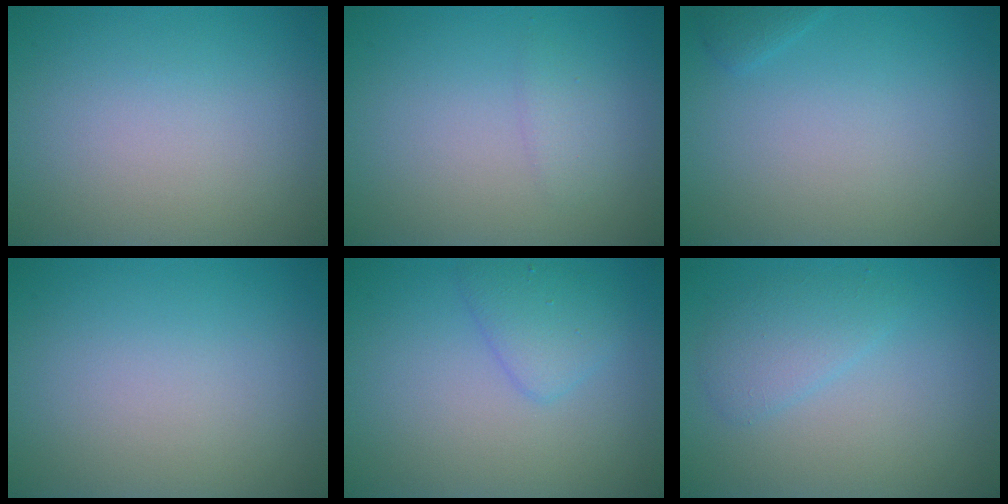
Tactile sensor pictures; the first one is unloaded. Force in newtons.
{"total": 1.1, "press": 1.1, "slide": 0.1}
{"total": 0.7, "press": 0.7, "slide": 0.1}
{"total": 0.0}
{"total": 2.3, "press": 2.2, "slide": 0.1}
{"total": 2.2, "press": 2.2, "slide": 0.1}